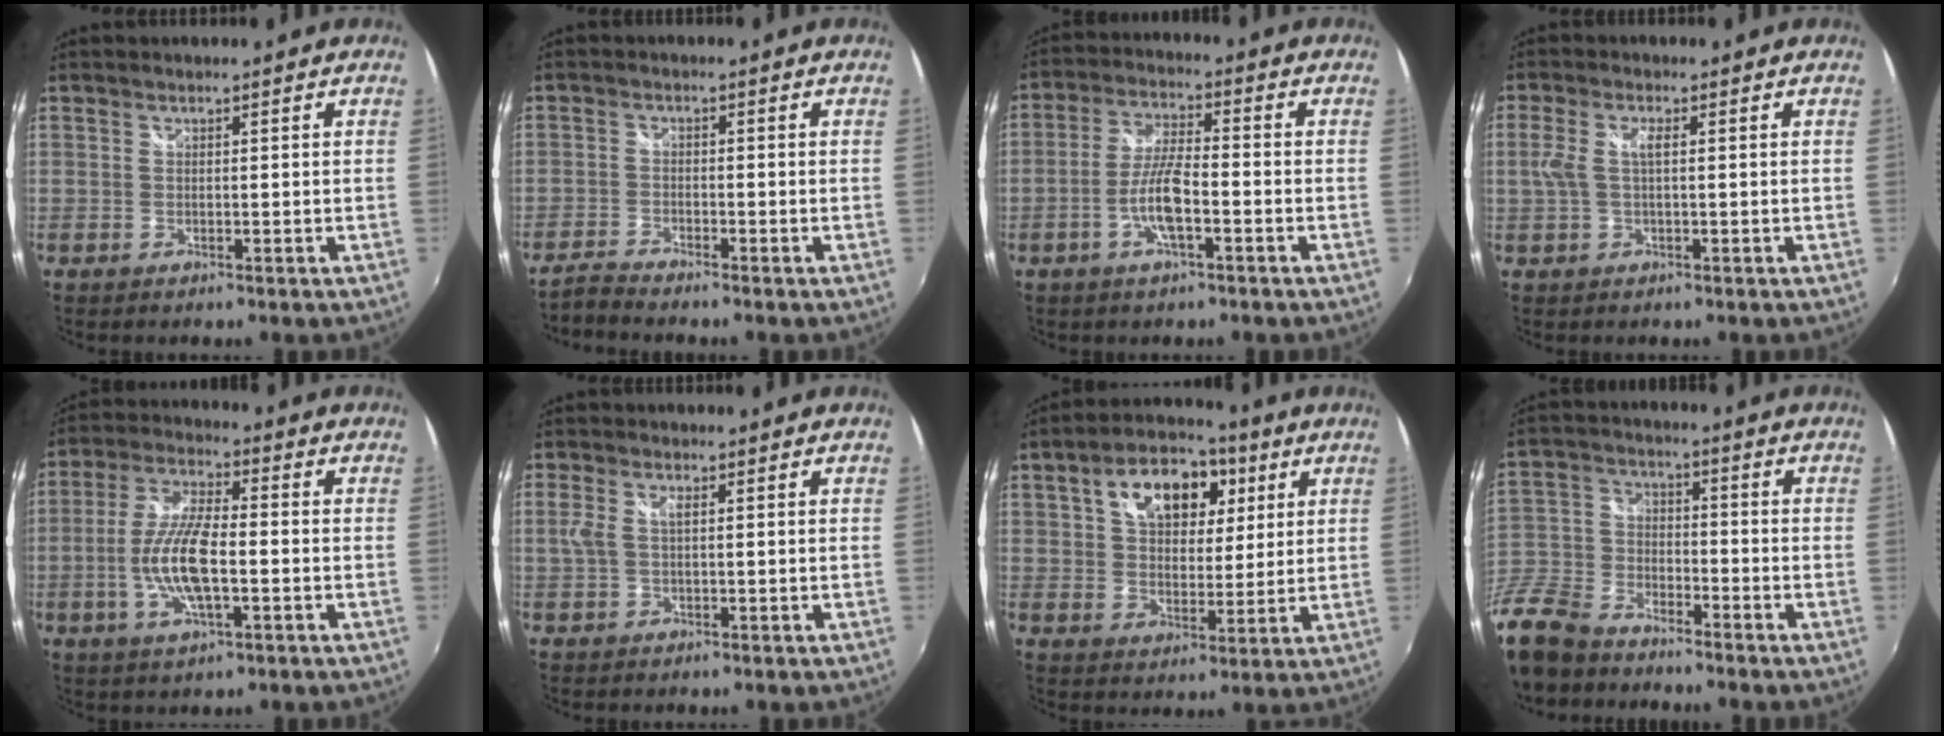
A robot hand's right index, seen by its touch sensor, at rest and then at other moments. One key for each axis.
{"total": 3.1, "fx": -3.0, "fy": 0.2, "fz": 0.7, "tx": -0.025, "ty": -0.008, "tz": -0.065}
{"total": 7.1, "fx": -2.8, "fy": 1.2, "fz": 6.4, "tx": -0.132, "ty": 0.005, "tz": -0.051}
{"total": 3.7, "fx": 0.2, "fy": 1.2, "fz": 3.5, "tx": -0.073, "ty": 0.003, "tz": 0.006}
{"total": 10.9, "fx": -2.4, "fy": 3.2, "fz": 10.1, "tx": -0.208, "ty": 0.003, "tz": -0.046}
{"total": 2.7, "fx": 0.3, "fy": 1.2, "fz": 2.4, "tx": -0.052, "ty": 0.002, "tz": 0.006}
{"total": 14.9, "fx": 6.1, "fy": 9.2, "fz": 10.0, "tx": -0.179, "ty": 0.040, "tz": 0.099}
{"total": 16.9, "fx": -12.2, "fy": 9.1, "fz": 7.2, "tx": -0.207, "ty": -0.004, "tz": -0.240}